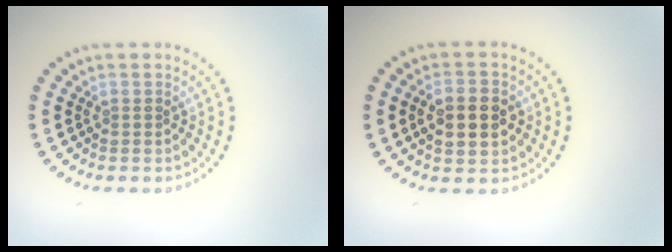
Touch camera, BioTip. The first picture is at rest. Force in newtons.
{"total": 4.5, "press": 4.5, "slide": 0.2}